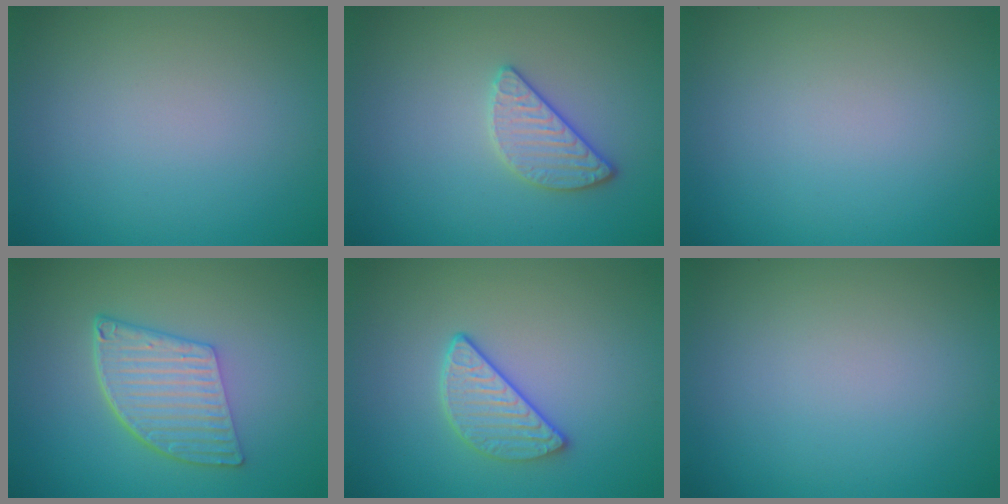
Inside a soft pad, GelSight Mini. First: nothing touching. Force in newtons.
{"total": 2.5, "press": 2.3, "slide": 0.8}
{"total": 0.0}
{"total": 5.9, "press": 4.2, "slide": 4.2}
{"total": 3.0, "press": 2.6, "slide": 1.5}
{"total": 0.0}